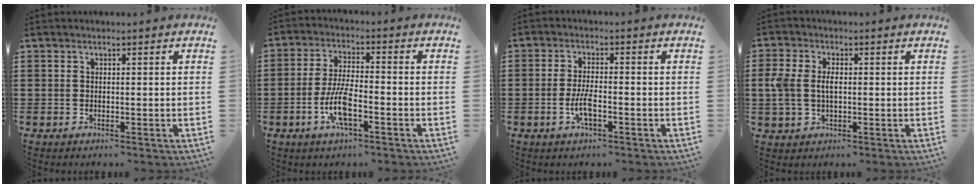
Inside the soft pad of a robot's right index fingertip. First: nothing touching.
{"total": 6.9, "force": [-2.7, 1.9, 6.1], "torque": [-0.134, -0.010, -0.053]}
{"total": 3.6, "force": [-1.4, 0.8, 3.3], "torque": [-0.077, -0.008, -0.030]}
{"total": 4.2, "force": [0.2, 2.8, 3.2], "torque": [-0.082, 0.005, -0.004]}